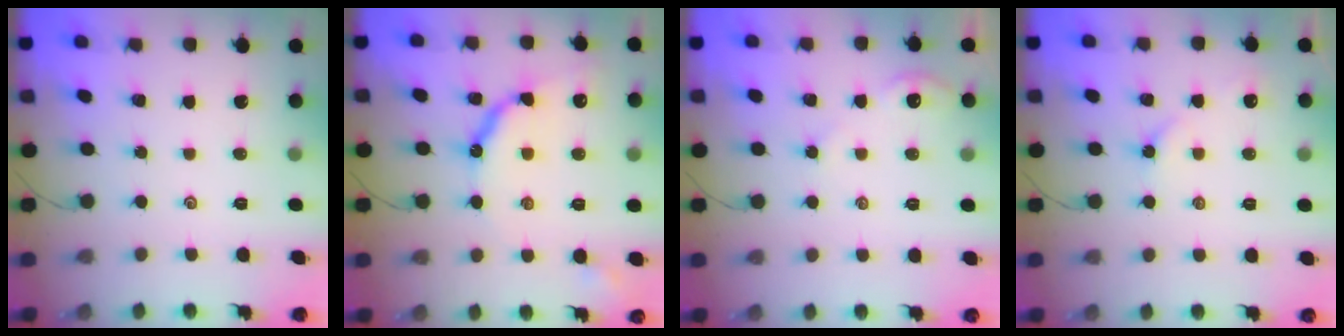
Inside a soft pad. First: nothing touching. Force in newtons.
{"total": 10.4, "press": 10.3, "slide": 0.7}
{"total": 2.4, "press": 2.4, "slide": 0.4}
{"total": 4.7, "press": 4.6, "slide": 0.5}